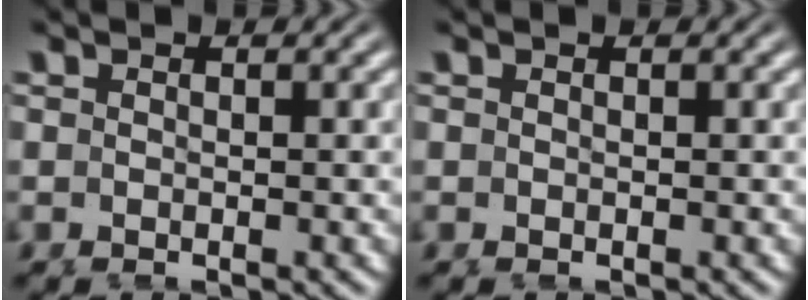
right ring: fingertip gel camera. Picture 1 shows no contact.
{"total": 0.0}